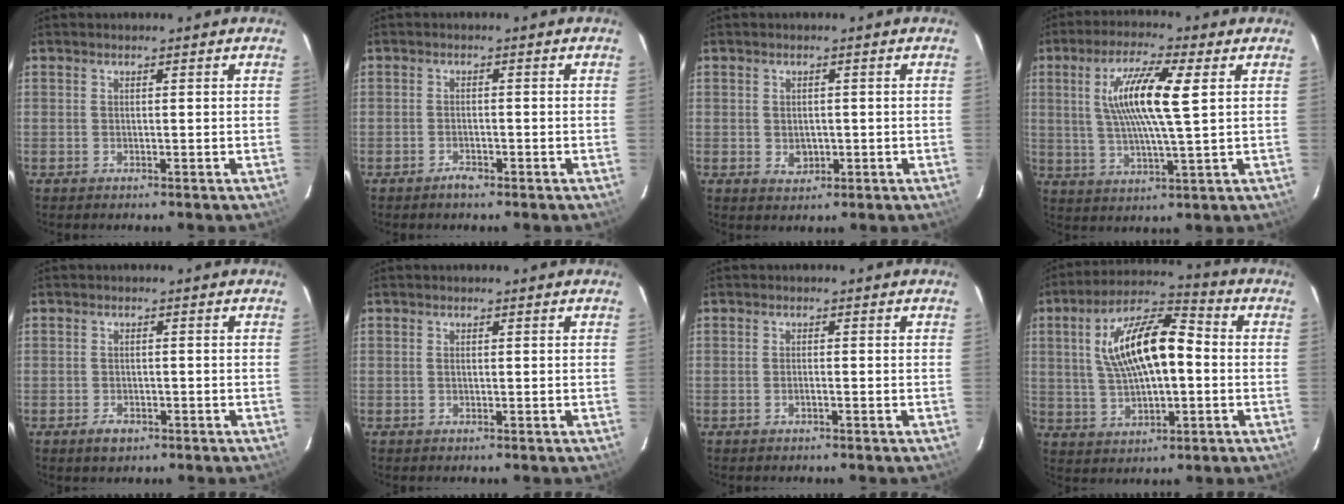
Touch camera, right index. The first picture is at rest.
{"total": 1.9, "force": [-1.6, 0.7, 0.9], "torque": [-0.018, -0.002, -0.027]}
{"total": 2.8, "force": [-0.5, 2.3, 1.4], "torque": [-0.024, -0.002, -0.002]}
{"total": 11.7, "force": [2.8, 1.2, 11.3], "torque": [-0.214, 0.003, 0.051]}
{"total": 2.7, "force": [-1.6, 1.8, 1.3], "torque": [-0.025, 0.000, -0.024]}
{"total": 0.0}
{"total": 0.9, "force": [-0.6, 0.0, 0.6], "torque": [-0.013, 0.001, -0.011]}
{"total": 15.3, "force": [1.1, 5.8, 14.2], "torque": [-0.264, 0.023, 0.019]}